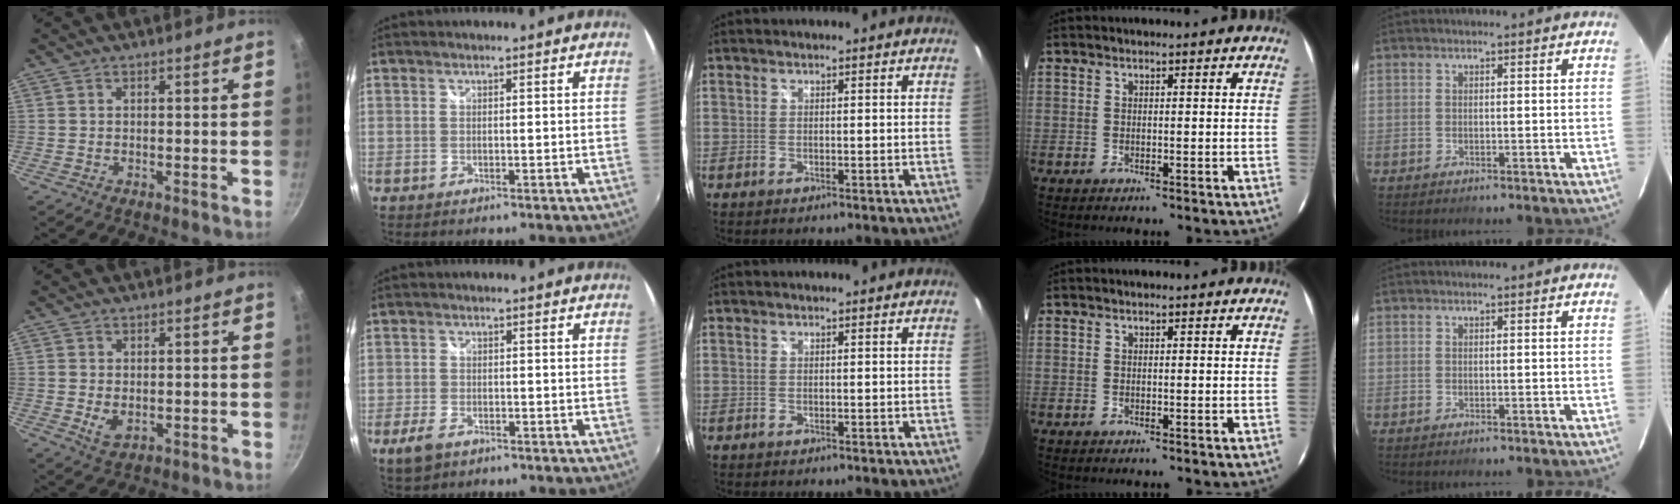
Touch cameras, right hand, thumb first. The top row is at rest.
{"thumb": {"total": 3.3, "force": [-0.1, 2.3, 2.4], "torque": [-0.044, -0.009, 0.005]}, "index": {"total": 4.6, "force": [-2.8, 2.6, 2.7], "torque": [-0.070, -0.010, -0.049]}}